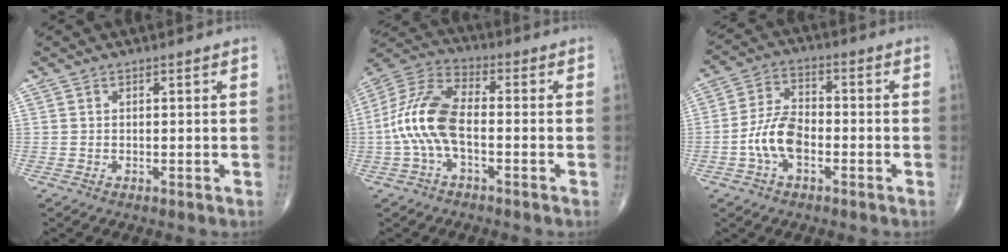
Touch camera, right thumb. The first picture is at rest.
{"total": 12.5, "force": [-2.2, 6.0, 10.7], "torque": [-0.237, 0.035, -0.050]}
{"total": 8.5, "force": [-2.7, 4.8, 6.5], "torque": [-0.125, 0.027, -0.057]}